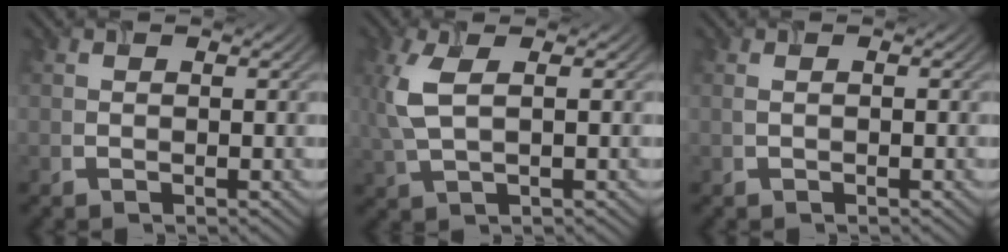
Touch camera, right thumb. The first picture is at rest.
{"total": 5.3, "force": [1.1, 2.1, 4.8], "torque": [-0.129, 0.005, 0.021]}
{"total": 0.6, "force": [0.1, 0.1, 0.5], "torque": [-0.013, 0.002, 0.002]}